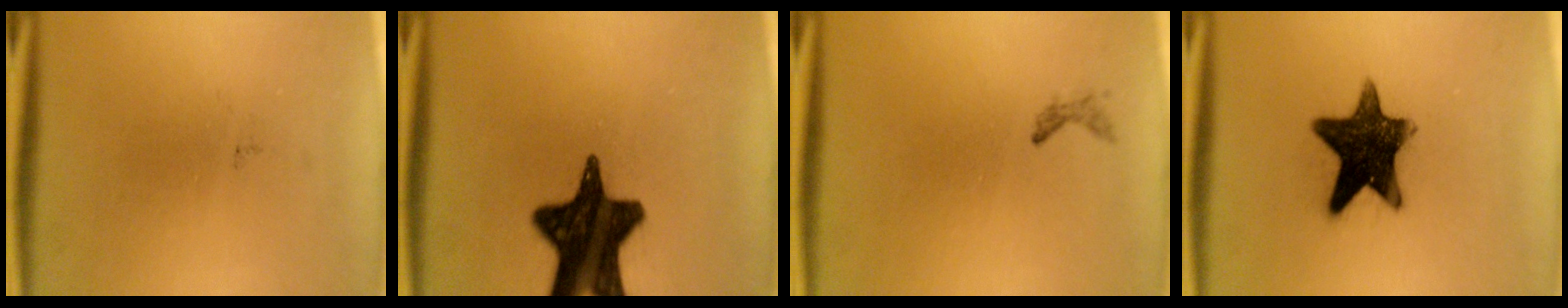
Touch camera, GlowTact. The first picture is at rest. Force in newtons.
{"total": 17.5}
{"total": 0.7}
{"total": 14.1}